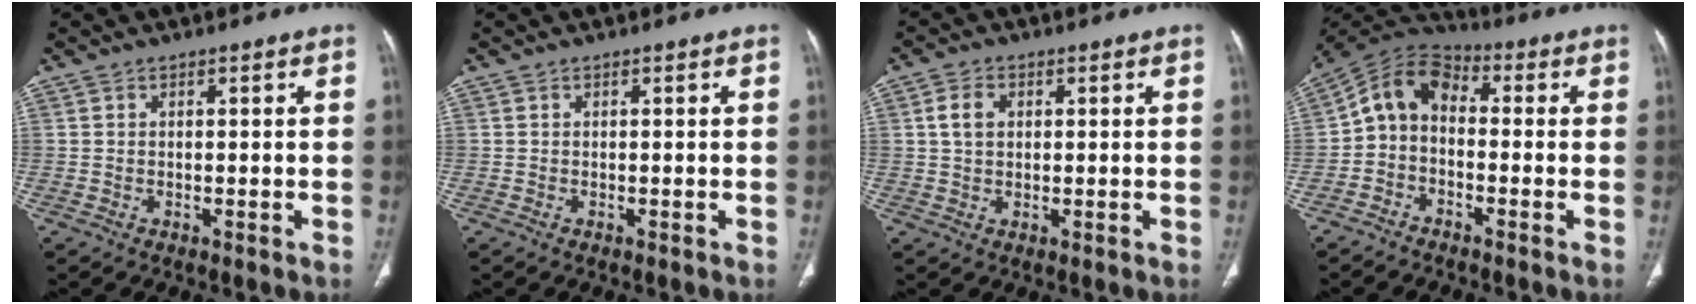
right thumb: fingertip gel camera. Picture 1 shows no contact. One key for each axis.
{"total": 0.0}
{"total": 4.0, "fx": 1.0, "fy": 2.9, "fz": 2.6, "tx": -0.043, "ty": 0.001, "tz": 0.018}
{"total": 8.7, "fx": -1.0, "fy": 6.3, "fz": 5.9, "tx": -0.093, "ty": 0.042, "tz": -0.038}